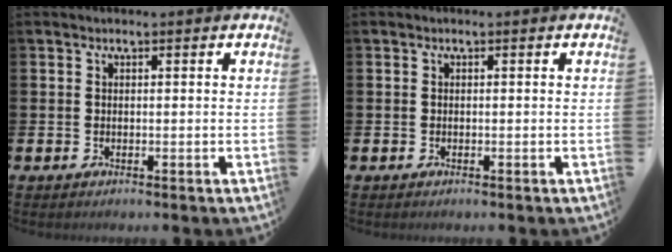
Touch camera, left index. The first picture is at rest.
{"total": 0.0}